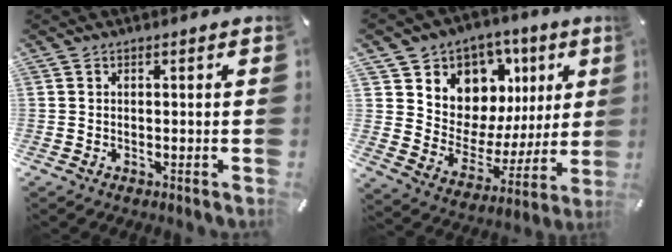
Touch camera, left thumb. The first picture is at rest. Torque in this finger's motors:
{"motor_torque": [1.28, 1.73, 1.66, -1.11, 0.12]}